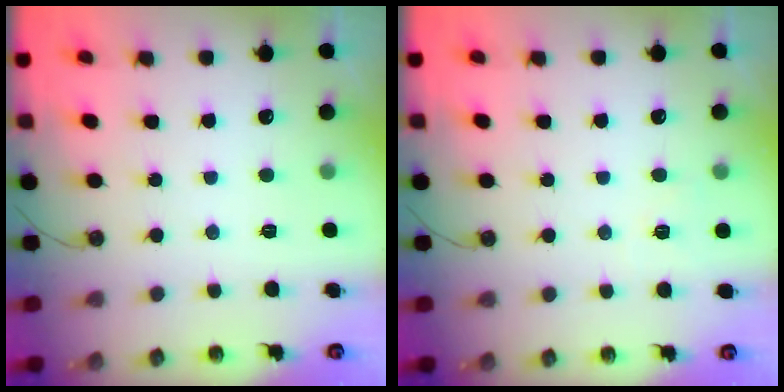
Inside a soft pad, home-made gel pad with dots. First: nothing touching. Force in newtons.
{"total": 4.8, "press": 4.1, "slide": 2.4}